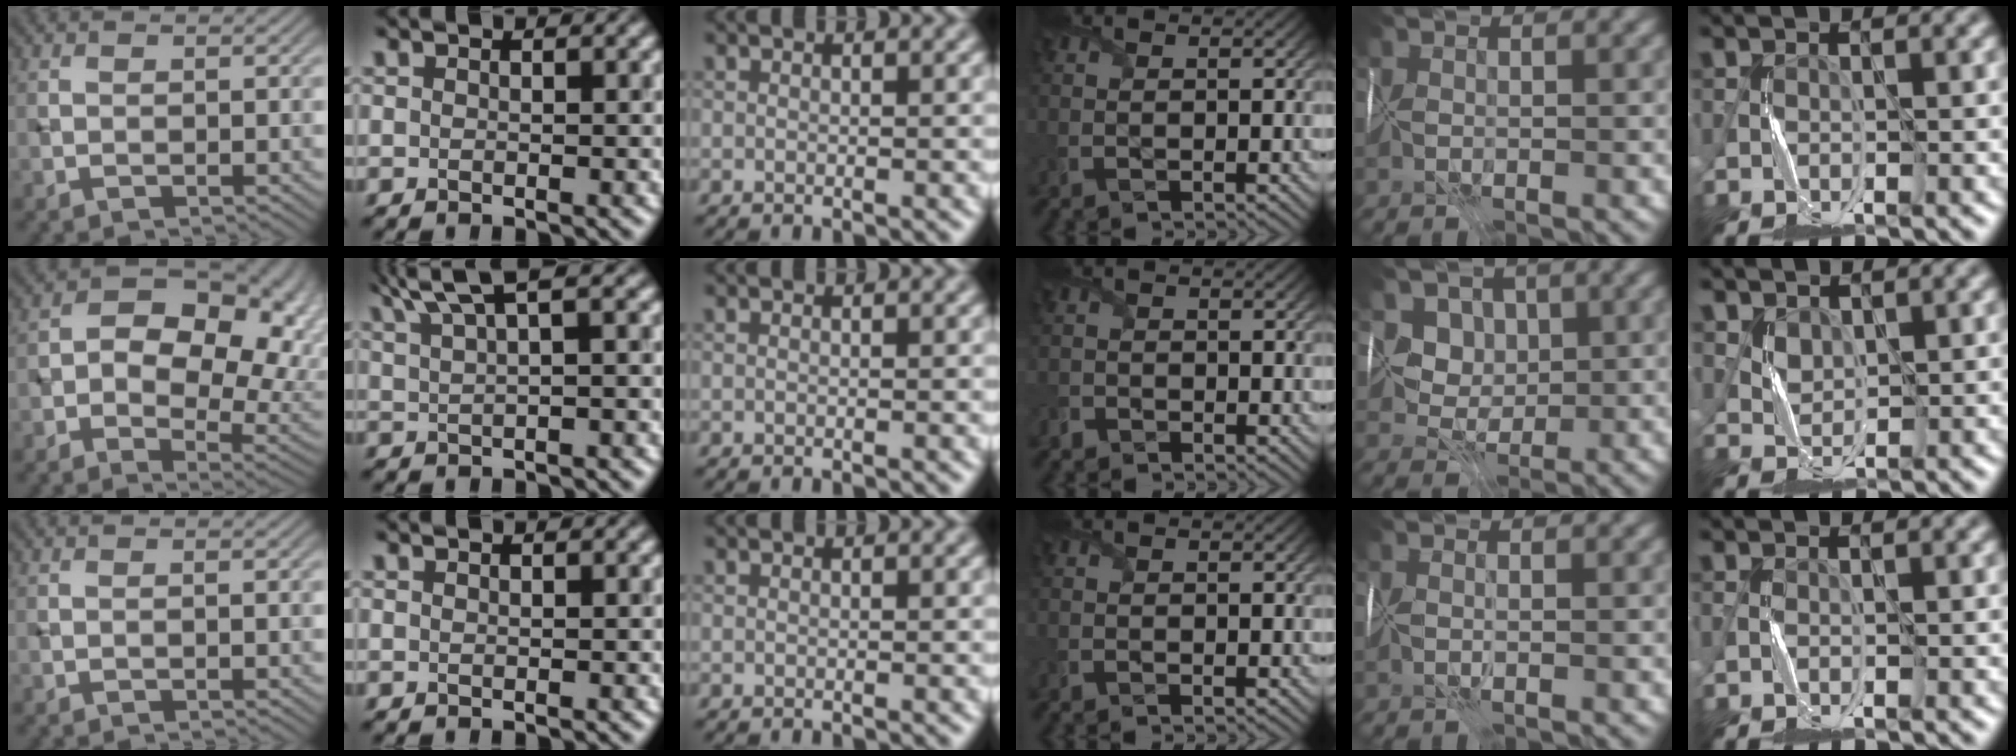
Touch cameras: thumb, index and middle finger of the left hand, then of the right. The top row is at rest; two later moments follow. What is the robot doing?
{"motion": "fold", "object": "map"}